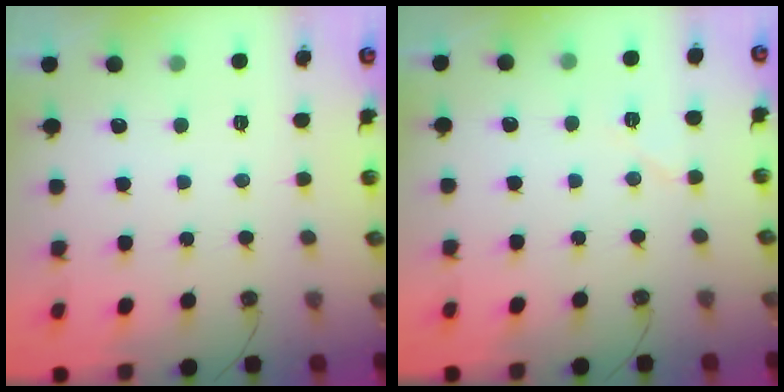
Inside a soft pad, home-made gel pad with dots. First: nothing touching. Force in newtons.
{"total": 5.2, "press": 4.6, "slide": 2.5}